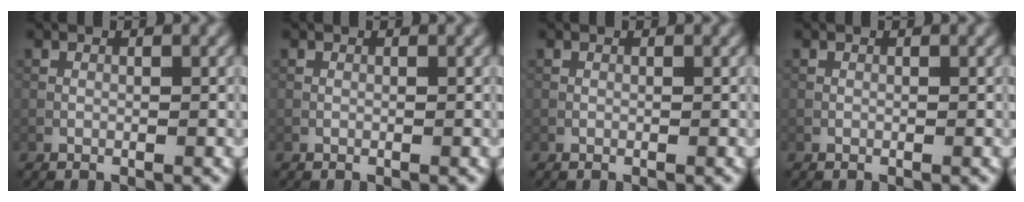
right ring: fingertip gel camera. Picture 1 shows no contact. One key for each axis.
{"total": 0.0}
{"total": 0.0}
{"total": 0.0}